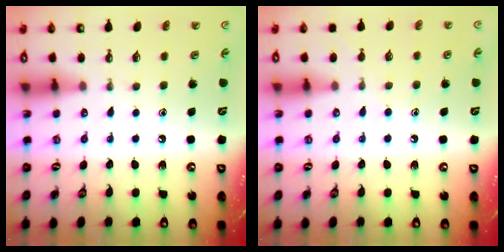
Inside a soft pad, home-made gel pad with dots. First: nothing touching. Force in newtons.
{"total": 5.0, "press": 5.0, "slide": 0.5}